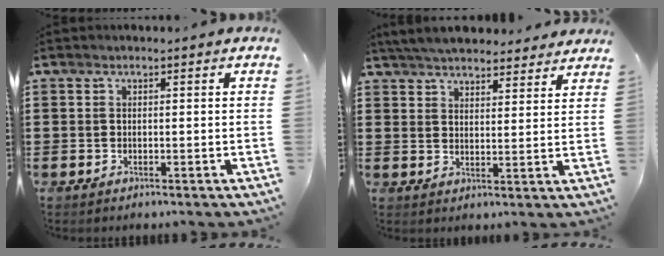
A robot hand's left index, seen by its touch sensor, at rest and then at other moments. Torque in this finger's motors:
{"motor_torque": [1.39, -0.75, 1.05, 0.21]}